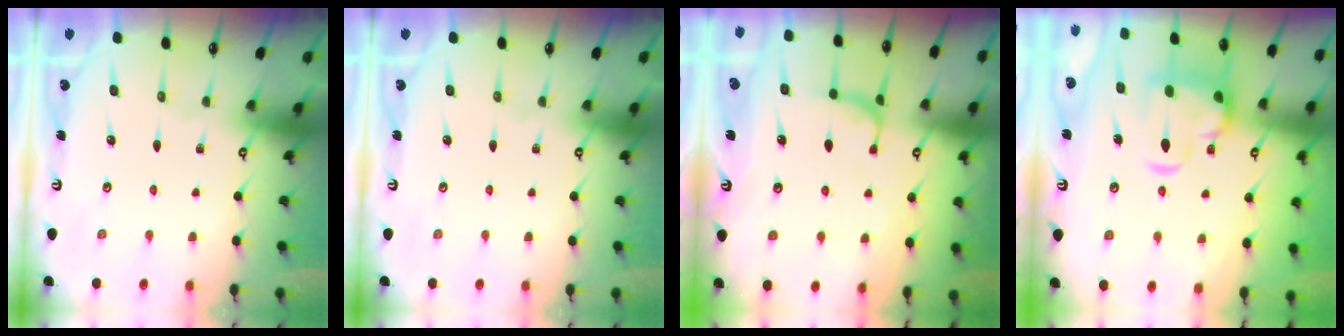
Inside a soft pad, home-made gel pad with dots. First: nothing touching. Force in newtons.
{"total": 0.0}
{"total": 2.3, "press": 2.2, "slide": 0.8}
{"total": 7.4, "press": 7.2, "slide": 1.8}